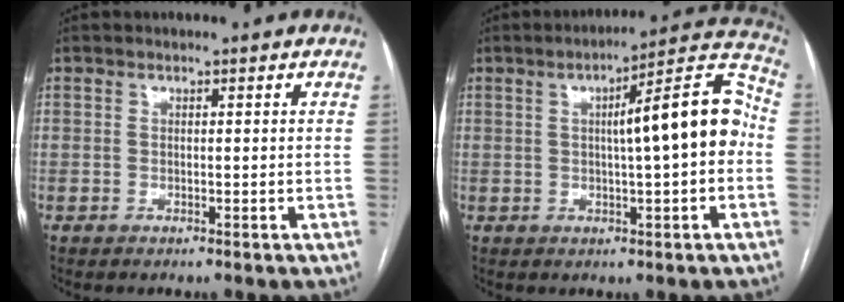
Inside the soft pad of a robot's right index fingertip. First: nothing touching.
{"total": 12.5, "force": [0.4, 1.6, 12.4], "torque": [-0.169, 0.038, 0.003]}